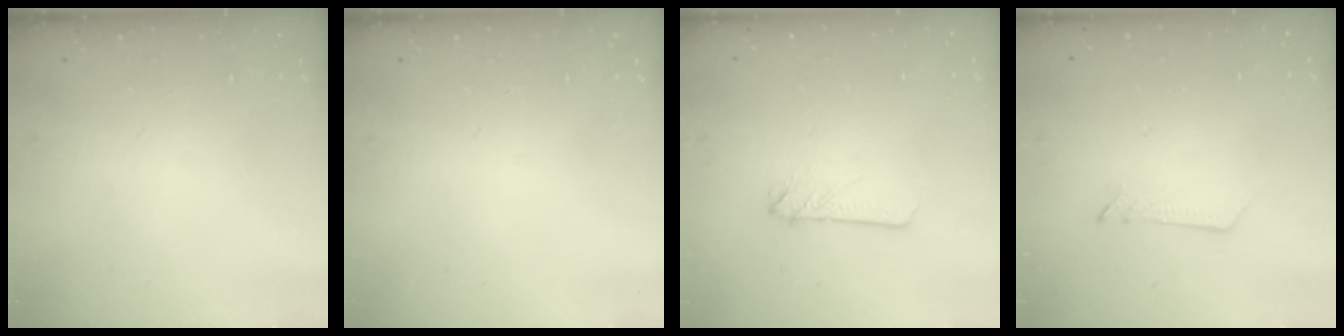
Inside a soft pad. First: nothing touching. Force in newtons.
{"total": 0.0}
{"total": 2.4, "press": 2.4, "slide": 0.2}
{"total": 2.6, "press": 2.6, "slide": 0.3}